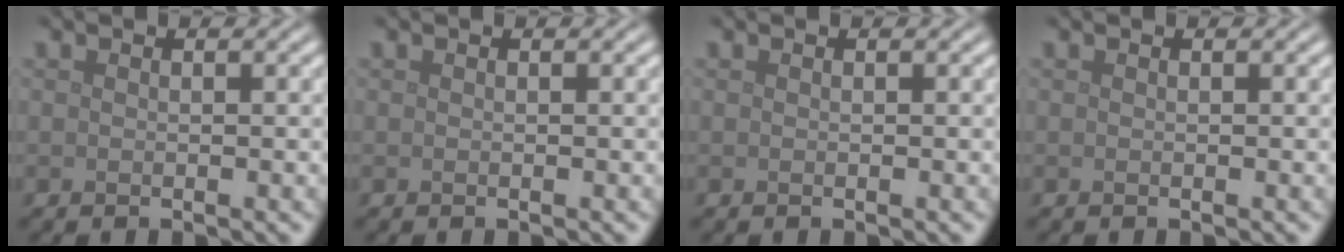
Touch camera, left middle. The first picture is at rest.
{"total": 0.0}
{"total": 0.0}
{"total": 0.0}